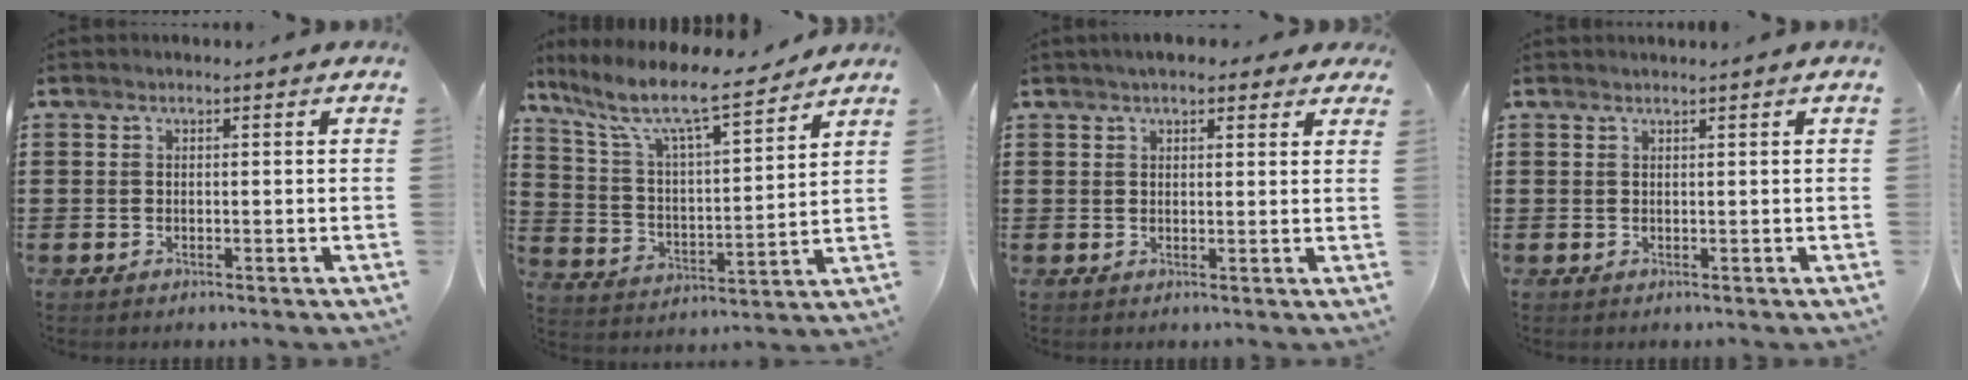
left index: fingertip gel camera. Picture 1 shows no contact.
{"total": 8.6, "force": [6.9, 1.1, 5.0], "torque": [-0.127, -0.046, 0.111]}
{"total": 3.3, "force": [2.7, 1.2, 1.5], "torque": [-0.036, 0.005, 0.049]}
{"total": 0.5, "force": [0.5, -0.2, 0.2], "torque": [-0.005, -0.003, 0.010]}